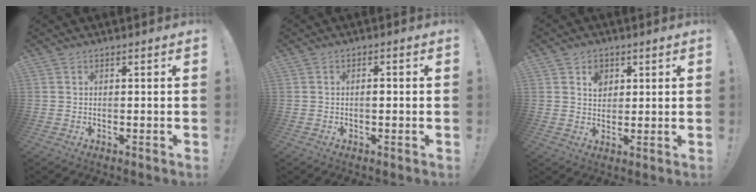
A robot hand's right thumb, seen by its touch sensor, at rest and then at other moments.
{"total": 1.4, "force": [-0.4, 0.5, 1.2], "torque": [-0.016, 0.001, -0.010]}
{"total": 4.9, "force": [2.3, 3.9, 1.8], "torque": [-0.007, -0.013, 0.037]}